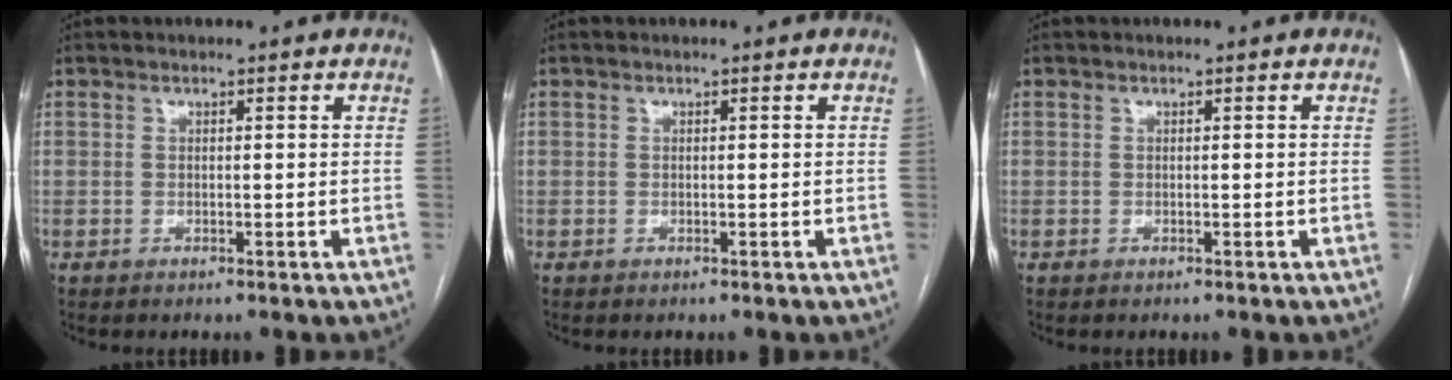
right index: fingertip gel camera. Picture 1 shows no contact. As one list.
[{"total": 0.0}, {"total": 0.0}]